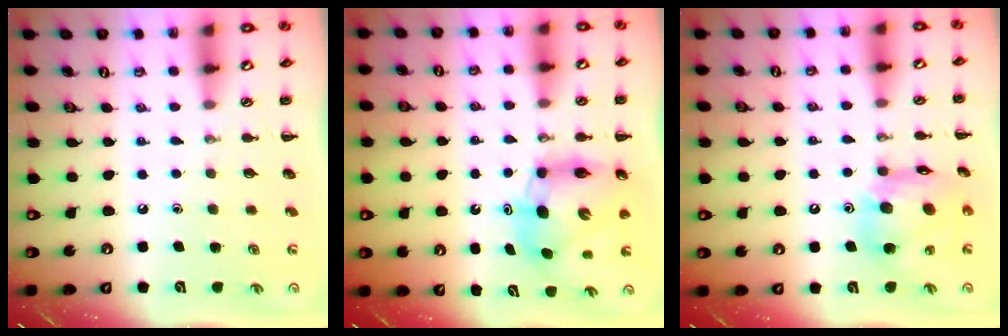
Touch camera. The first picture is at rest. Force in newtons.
{"total": 8.4, "press": 8.1, "slide": 2.5}
{"total": 15.5, "press": 15.3, "slide": 2.3}